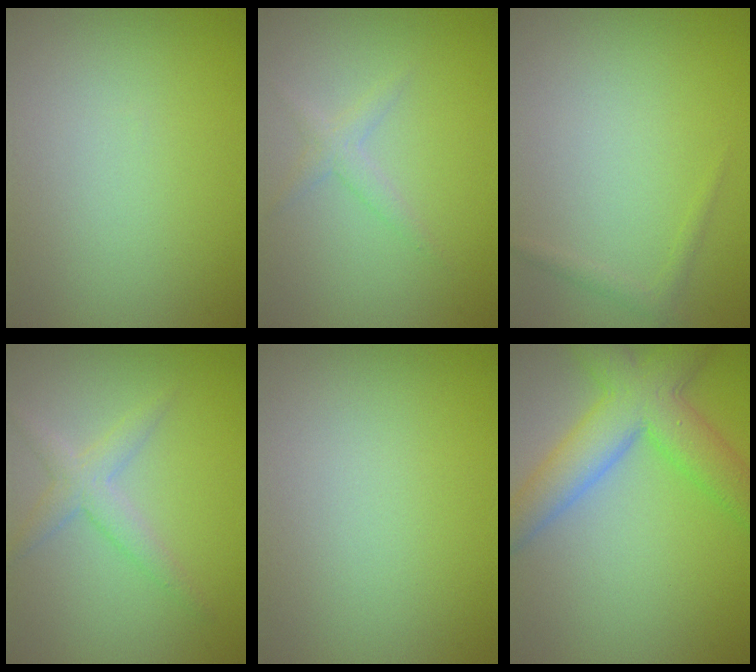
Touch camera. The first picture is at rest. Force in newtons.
{"total": 1.4, "press": 1.4, "slide": 0.0}
{"total": 0.8, "press": 0.8, "slide": 0.1}
{"total": 2.5, "press": 2.5, "slide": 0.1}
{"total": 0.0}
{"total": 7.0, "press": 7.0, "slide": 0.3}